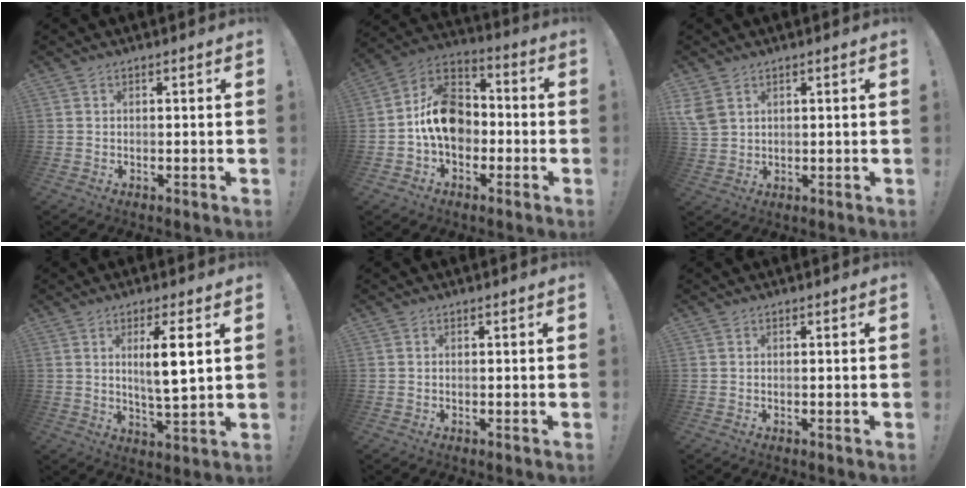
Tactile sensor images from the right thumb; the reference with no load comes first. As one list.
[{"total": 14.6, "force": [-1.3, 10.9, 9.6], "torque": [-0.156, 0.029, -0.018]}, {"total": 5.1, "force": [2.8, 3.3, 2.6], "torque": [-0.061, -0.005, 0.058]}, {"total": 8.1, "force": [2.5, 1.1, 7.7], "torque": [-0.116, -0.012, 0.034]}, {"total": 0.0}, {"total": 0.0}]